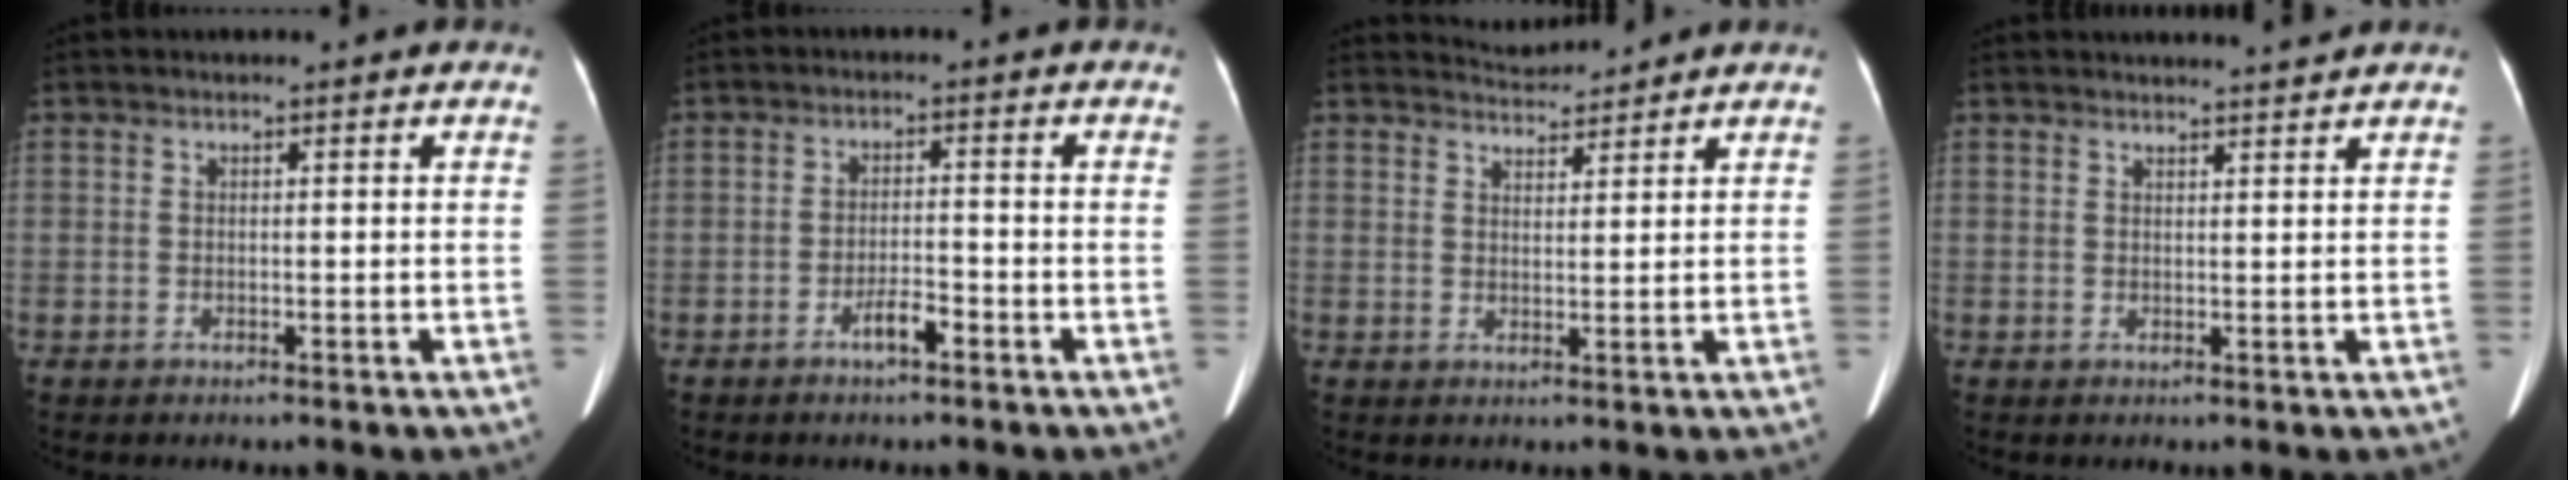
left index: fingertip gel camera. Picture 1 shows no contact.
{"total": 3.1, "force": [-2.0, 0.7, 2.2], "torque": [-0.041, 0.002, -0.036]}
{"total": 3.3, "force": [3.2, -0.1, -0.5], "torque": [-0.002, 0.007, 0.058]}
{"total": 3.8, "force": [3.7, -0.7, 0.9], "torque": [-0.012, 0.004, 0.046]}